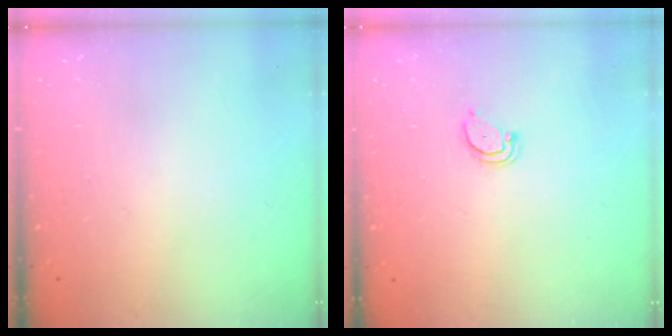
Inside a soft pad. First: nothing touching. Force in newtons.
{"total": 3.0, "press": 3.0, "slide": 0.3}